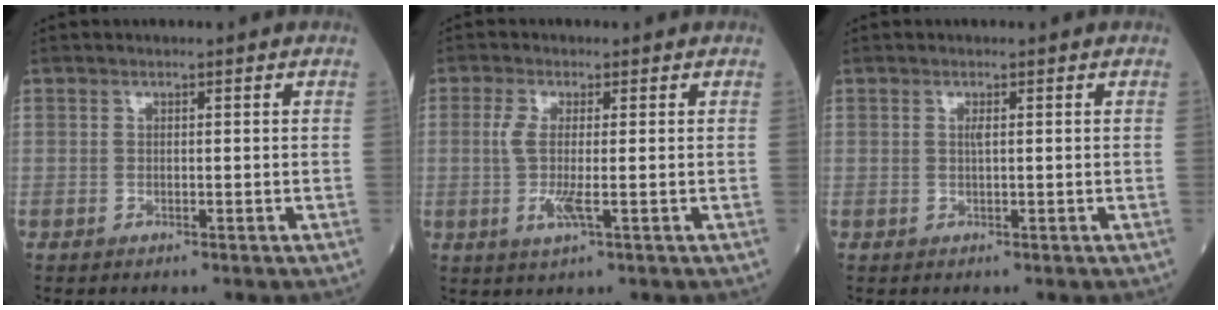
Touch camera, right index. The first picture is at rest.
{"total": 4.5, "force": [-0.5, 0.5, 4.4], "torque": [-0.096, -0.010, -0.012]}
{"total": 0.7, "force": [0.2, 0.0, 0.7], "torque": [-0.016, -0.001, 0.001]}